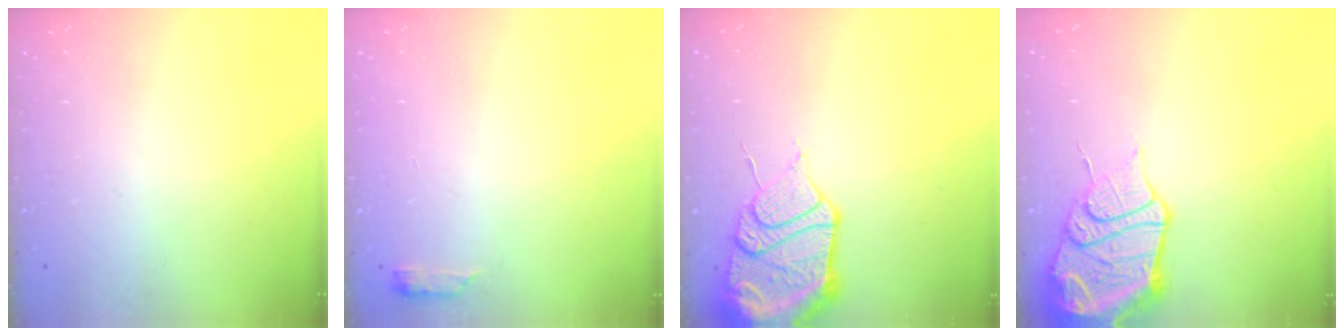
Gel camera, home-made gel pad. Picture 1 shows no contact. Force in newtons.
{"total": 2.6, "press": 2.6, "slide": 0.5}
{"total": 16.9, "press": 16.3, "slide": 4.2}
{"total": 17.2, "press": 17.1, "slide": 1.7}